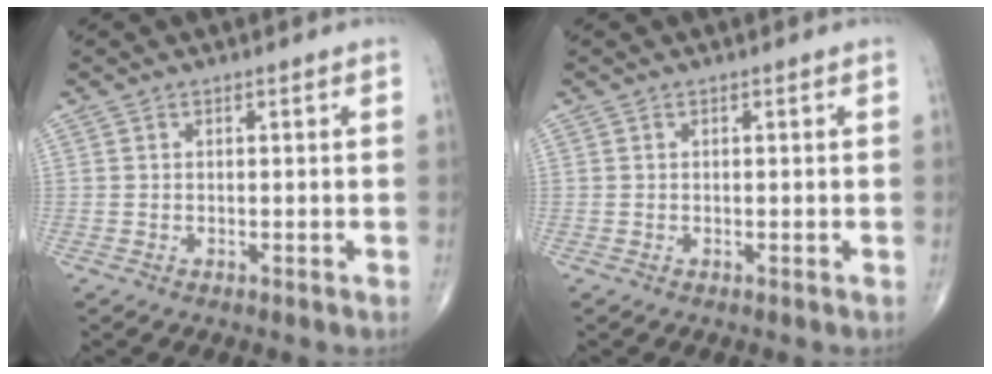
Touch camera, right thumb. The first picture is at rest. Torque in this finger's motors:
{"motor_torque": [-0.08, 0.08, 0.00, -0.04, 0.03]}